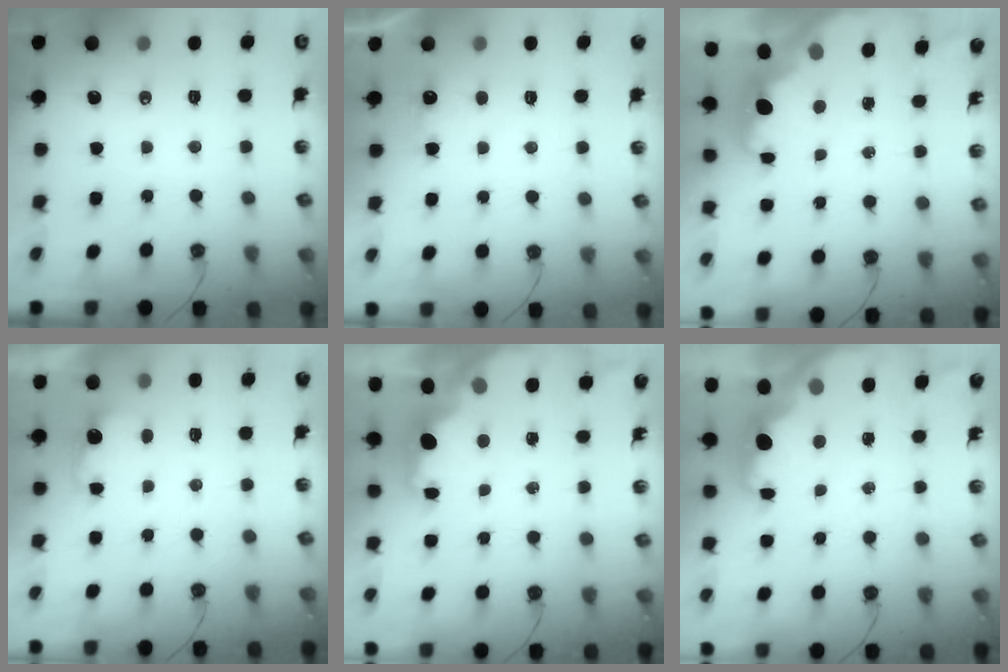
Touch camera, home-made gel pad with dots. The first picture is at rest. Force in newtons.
{"total": 1.9, "press": 1.8, "slide": 0.8}
{"total": 2.8, "press": 2.8, "slide": 0.6}
{"total": 2.7, "press": 2.5, "slide": 0.9}
{"total": 2.0, "press": 1.8, "slide": 0.7}
{"total": 2.1, "press": 2.0, "slide": 0.8}